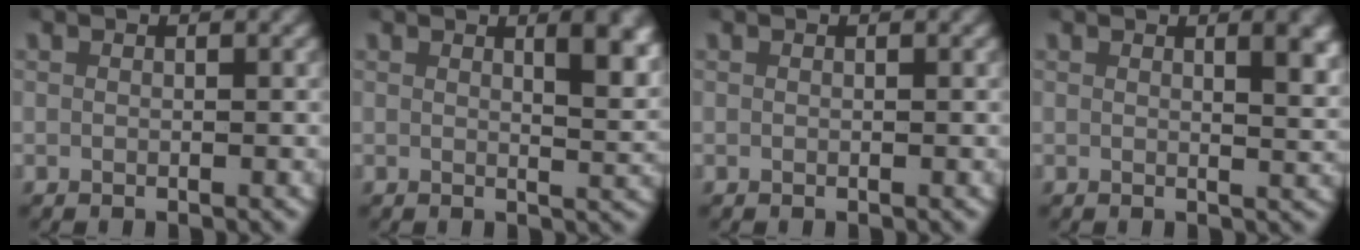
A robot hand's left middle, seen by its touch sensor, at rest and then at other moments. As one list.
[{"total": 3.4, "force": [1.6, 0.6, 3.0], "torque": [-0.033, -0.007, 0.025]}, {"total": 0.0}, {"total": 2.6, "force": [1.2, 0.3, 2.2], "torque": [-0.025, -0.004, 0.019]}]